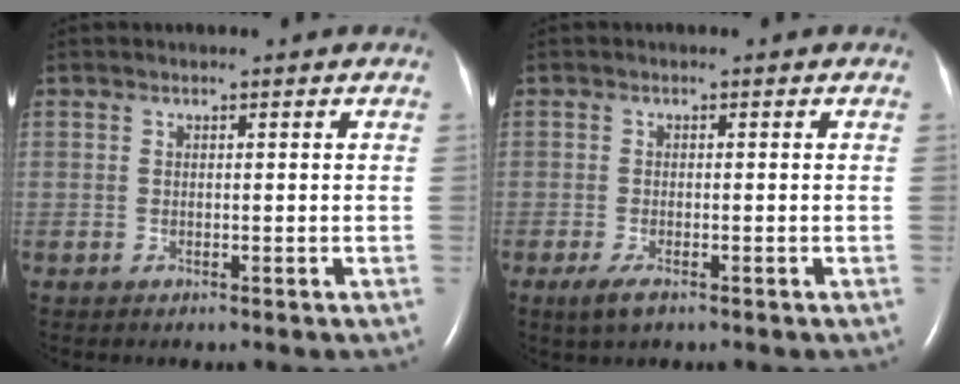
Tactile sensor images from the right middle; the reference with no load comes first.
{"total": 2.6, "force": [-1.5, 0.7, 2.0], "torque": [-0.049, -0.006, -0.028]}